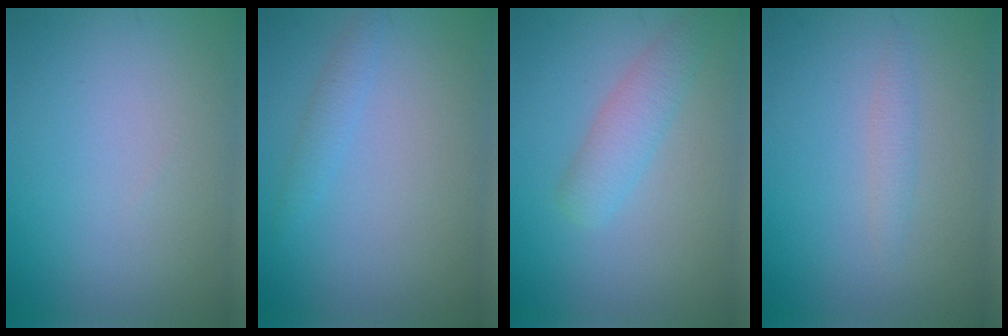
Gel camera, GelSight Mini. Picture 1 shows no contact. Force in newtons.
{"total": 1.3, "press": 1.3, "slide": 0.1}
{"total": 2.6, "press": 2.6, "slide": 0.1}
{"total": 1.1, "press": 1.1, "slide": 0.1}